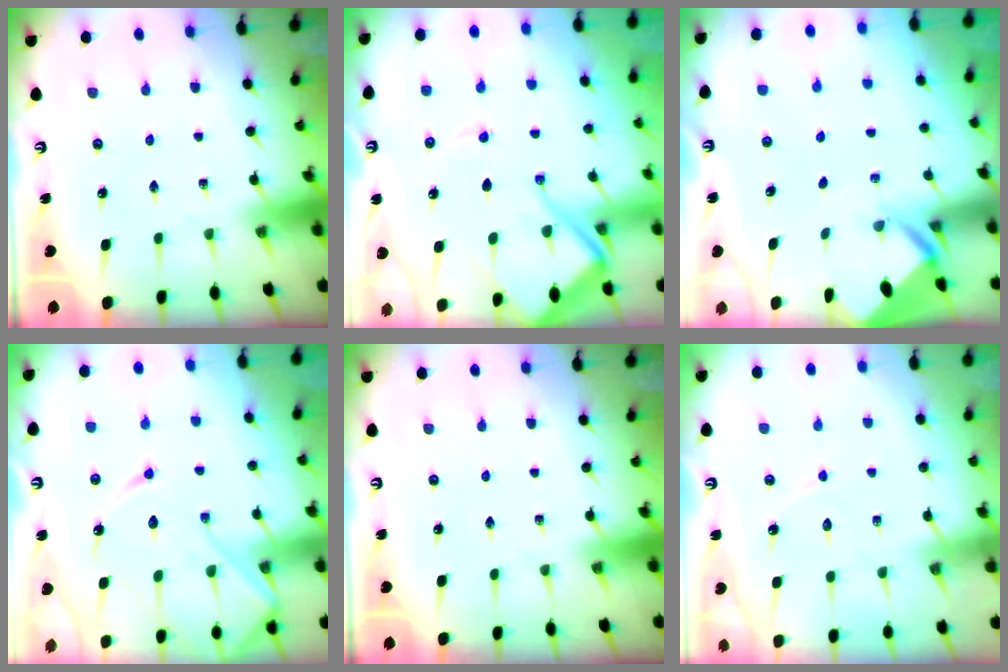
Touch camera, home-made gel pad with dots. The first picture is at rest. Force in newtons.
{"total": 12.8, "press": 12.7, "slide": 1.6}
{"total": 2.9, "press": 2.9, "slide": 0.3}
{"total": 15.1, "press": 15.0, "slide": 1.5}
{"total": 0.0}
{"total": 5.9, "press": 5.9, "slide": 0.4}